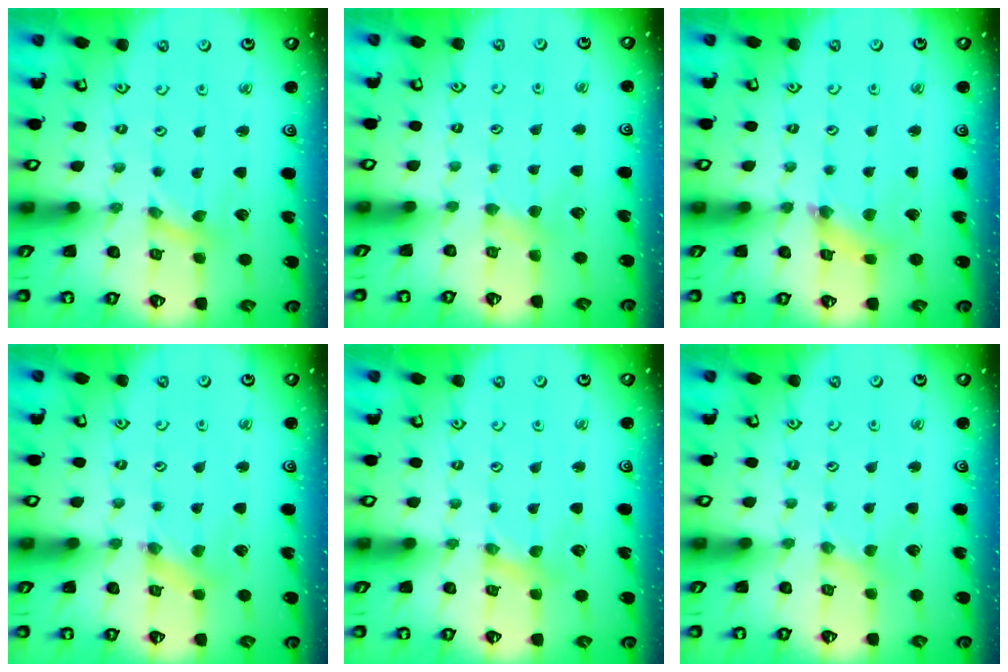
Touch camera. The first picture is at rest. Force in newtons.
{"total": 3.3, "press": 3.2, "slide": 0.6}
{"total": 2.5, "press": 2.4, "slide": 0.4}
{"total": 0.9, "press": 0.9, "slide": 0.2}
{"total": 1.5, "press": 1.4, "slide": 0.2}
{"total": 0.7, "press": 0.7, "slide": 0.1}